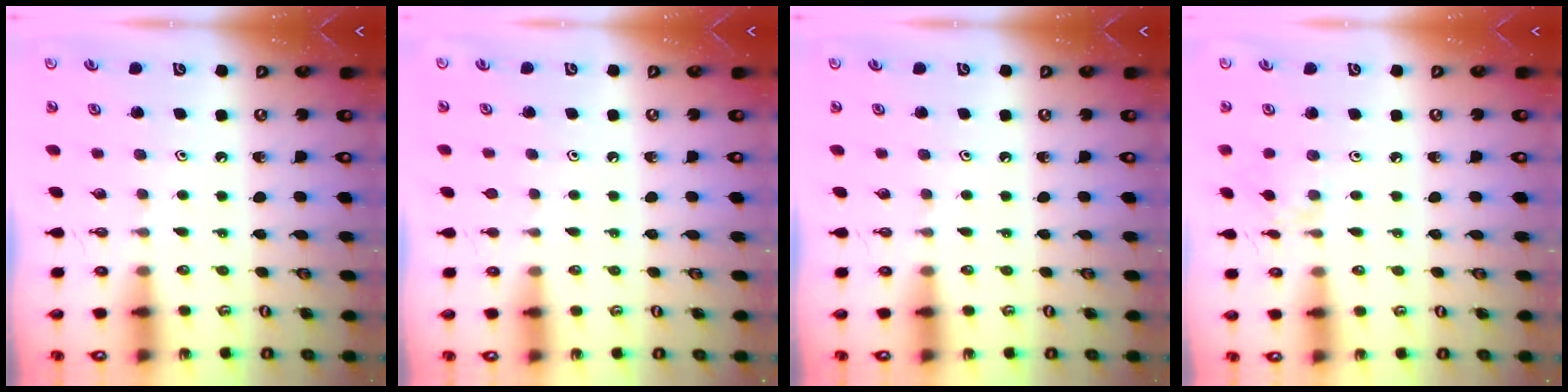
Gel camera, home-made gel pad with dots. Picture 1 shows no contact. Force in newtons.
{"total": 0.6, "press": 0.6, "slide": 0.2}
{"total": 0.0}
{"total": 2.4, "press": 2.3, "slide": 0.5}